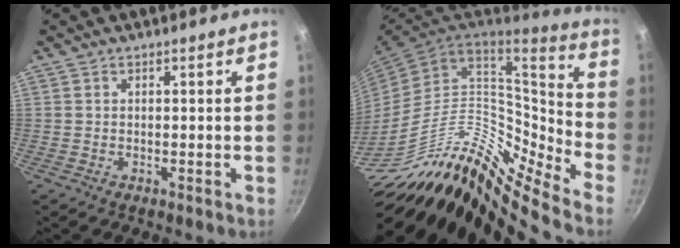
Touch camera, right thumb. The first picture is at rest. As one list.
[{"total": 26.8, "force": [-14.3, 9.9, 20.3], "torque": [-0.277, 0.064, -0.258]}]